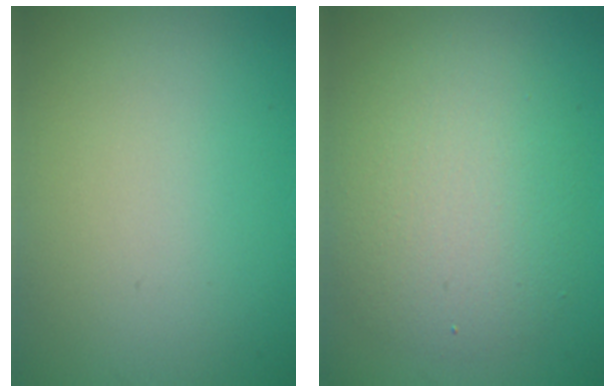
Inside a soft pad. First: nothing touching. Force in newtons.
{"total": 5.5, "press": 5.5, "slide": 0.4}